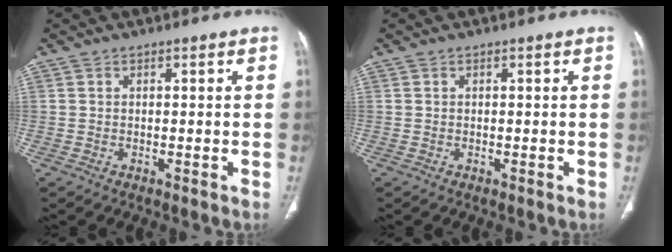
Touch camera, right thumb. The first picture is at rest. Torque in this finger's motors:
{"motor_torque": [0.00, 0.00, -0.09, -0.05, 0.04]}